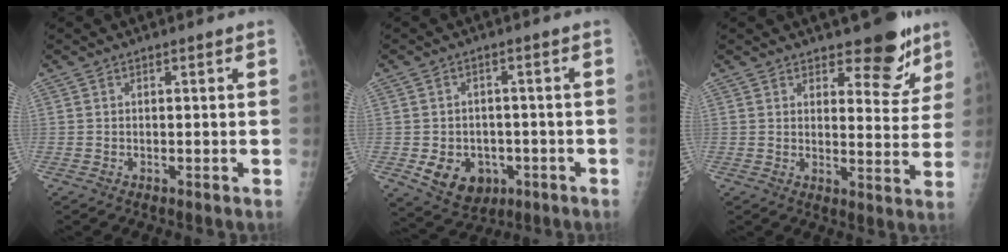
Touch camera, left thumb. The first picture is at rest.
{"total": 8.9, "force": [-2.7, 7.2, 4.5], "torque": [-0.051, 0.011, -0.025]}
{"total": 9.5, "force": [6.9, 4.1, 5.1], "torque": [-0.025, -0.047, 0.096]}